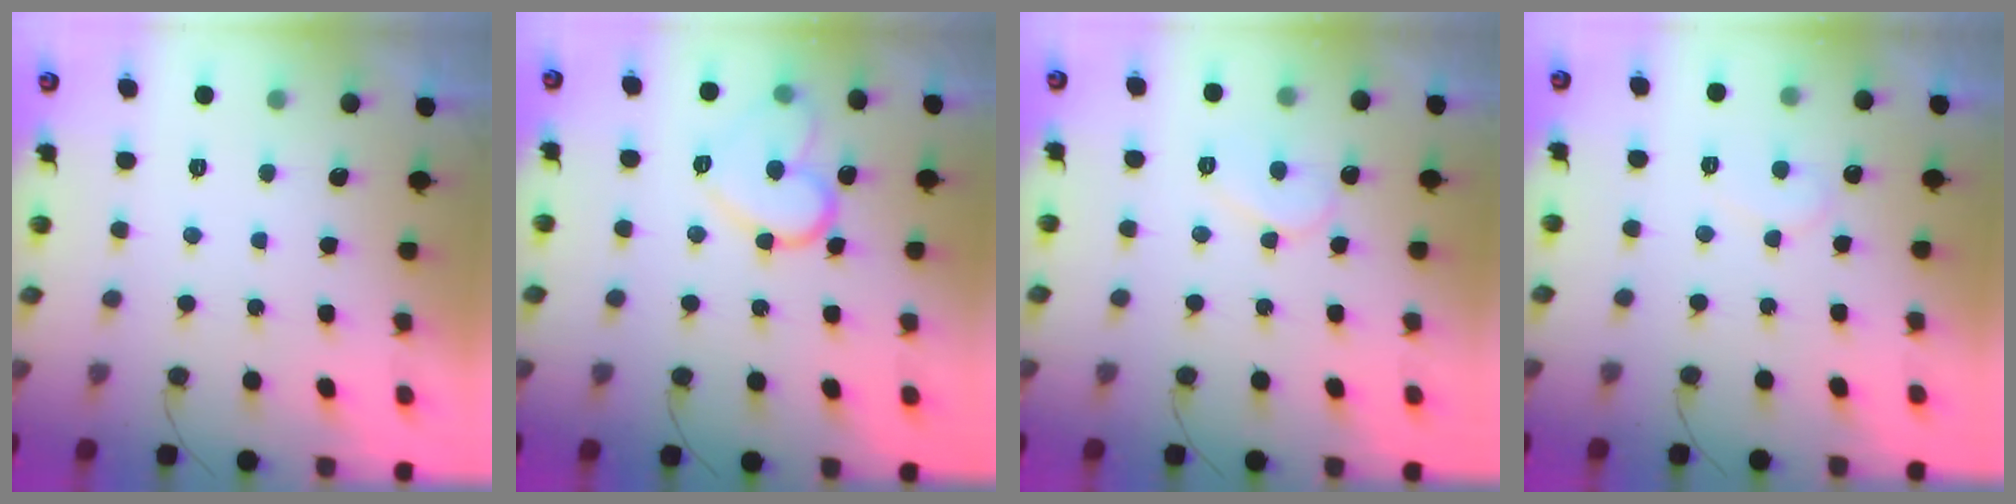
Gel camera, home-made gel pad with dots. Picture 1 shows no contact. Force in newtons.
{"total": 13.6, "press": 13.6, "slide": 1.1}
{"total": 7.5, "press": 7.4, "slide": 0.7}
{"total": 6.2, "press": 6.2, "slide": 0.4}